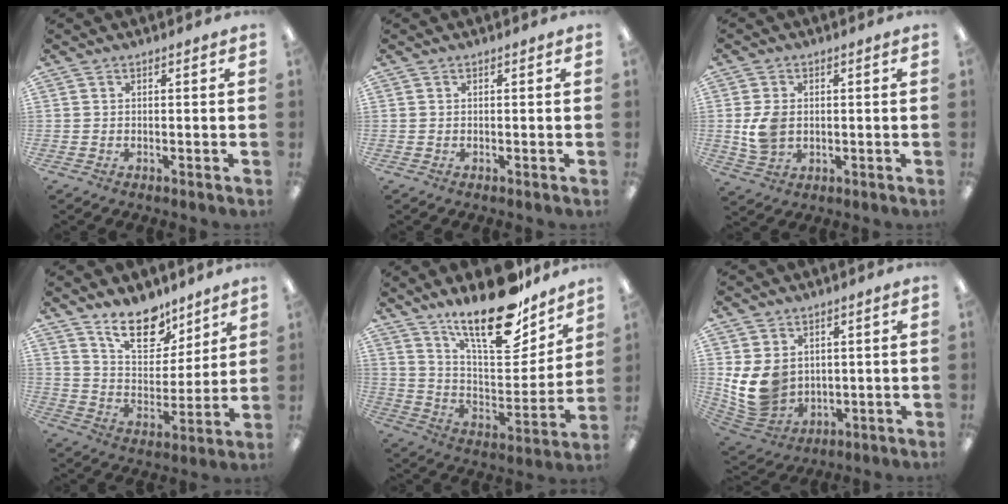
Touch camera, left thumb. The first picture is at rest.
{"total": 0.0}
{"total": 7.3, "force": [0.3, 5.4, 4.8], "torque": [-0.100, 0.004, 0.007]}
{"total": 14.2, "force": [10.5, 7.0, 6.5], "torque": [-0.096, -0.065, 0.192]}
{"total": 21.6, "force": [16.5, 7.0, 12.1], "torque": [-0.191, -0.118, 0.281]}
{"total": 11.7, "force": [1.8, 9.8, 6.2], "torque": [-0.154, -0.014, 0.040]}